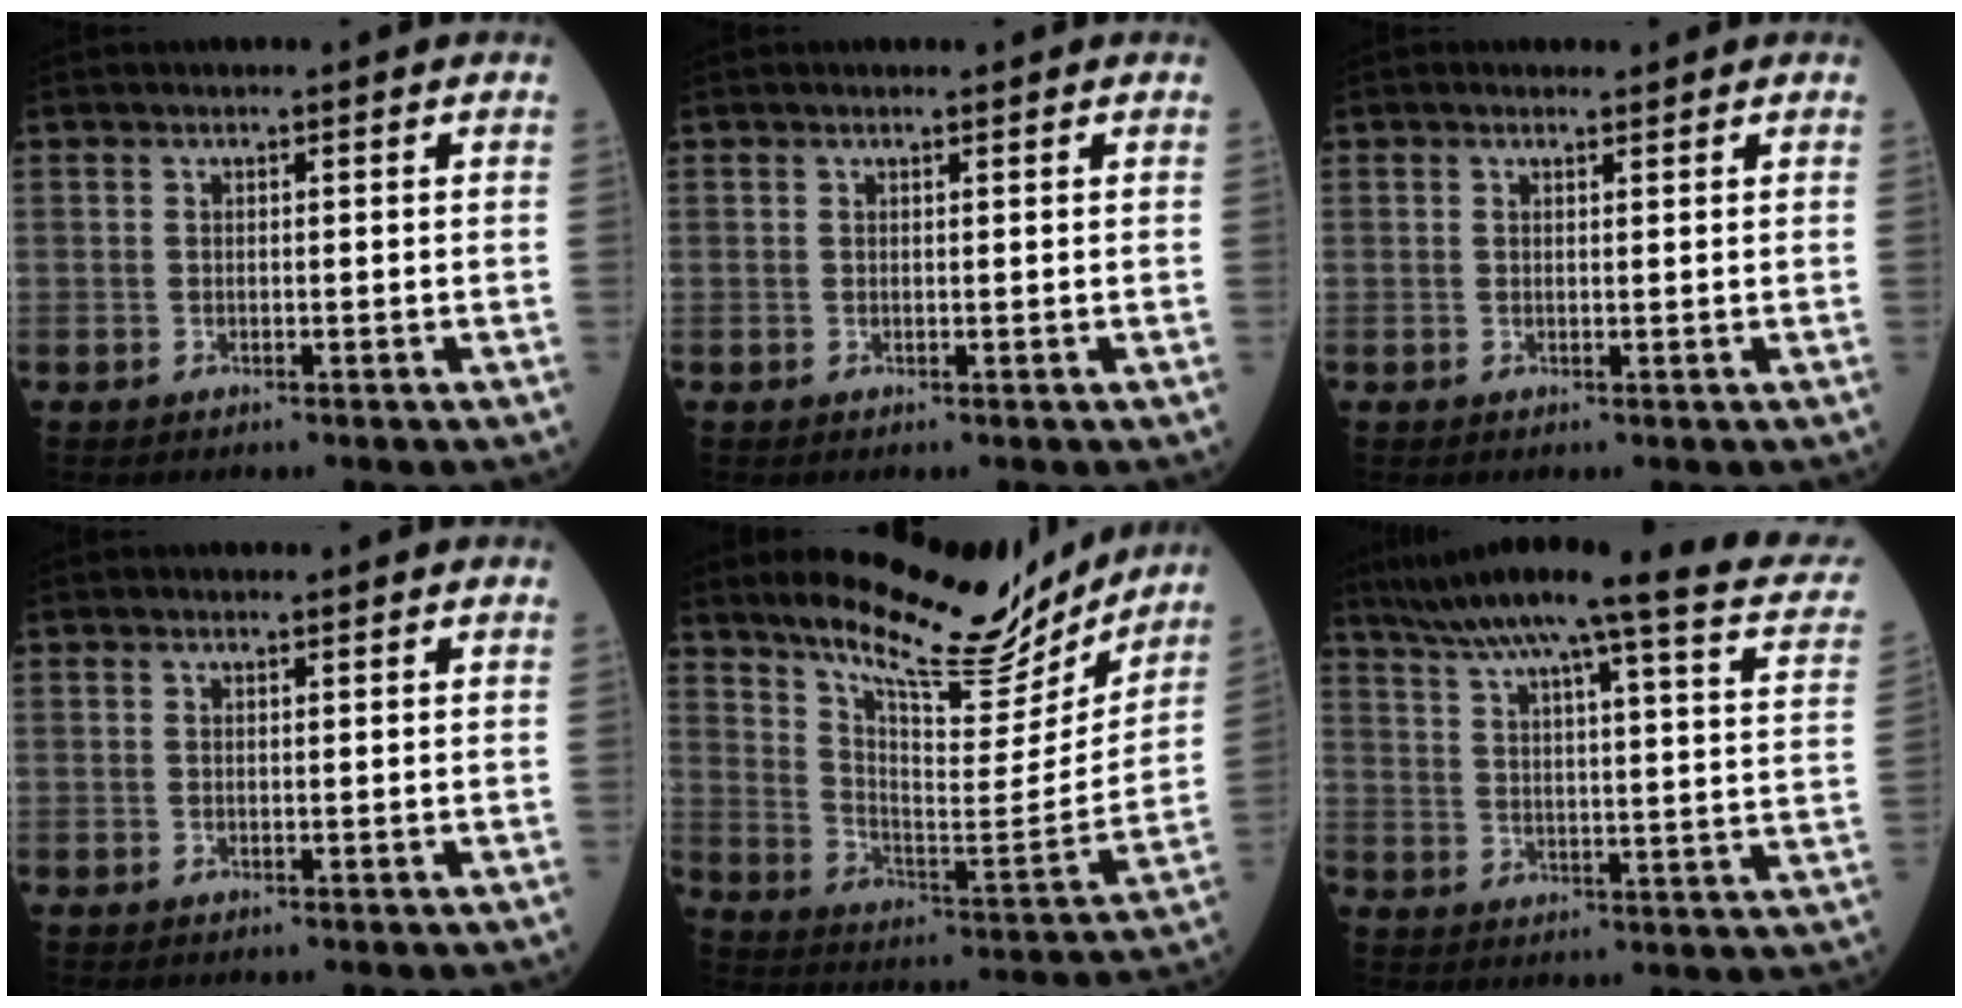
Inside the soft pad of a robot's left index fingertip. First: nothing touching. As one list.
[{"total": 0.0}, {"total": 0.5, "force": [0.4, 0.4, 0.1], "torque": [-0.011, -0.003, 0.004]}, {"total": 0.0}, {"total": 20.5, "force": [17.8, 4.5, 9.0], "torque": [-0.146, -0.033, 0.260]}, {"total": 23.8, "force": [19.8, 1.0, 13.2], "torque": [-0.194, -0.030, 0.248]}]